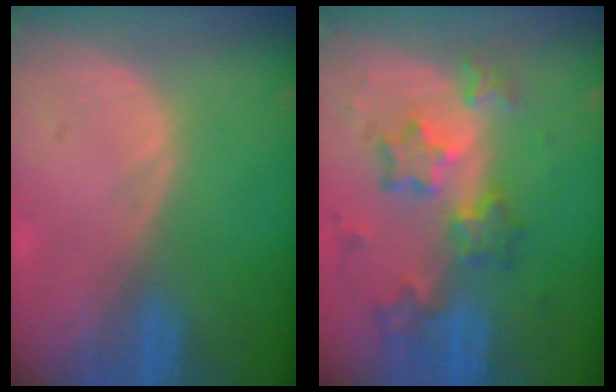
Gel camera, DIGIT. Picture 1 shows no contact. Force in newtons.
{"total": 8.5, "press": 7.4, "slide": 4.1}